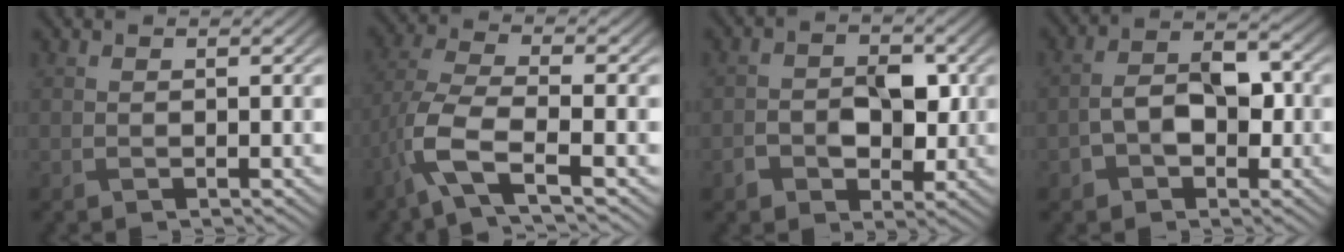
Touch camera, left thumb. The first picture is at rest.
{"total": 8.1, "force": [-3.9, 2.6, 6.7], "torque": [-0.155, 0.001, -0.096]}
{"total": 4.8, "force": [-0.8, 3.4, 3.3], "torque": [-0.050, -0.006, -0.013]}
{"total": 6.1, "force": [-1.5, 4.0, 4.4], "torque": [-0.069, 0.001, -0.034]}